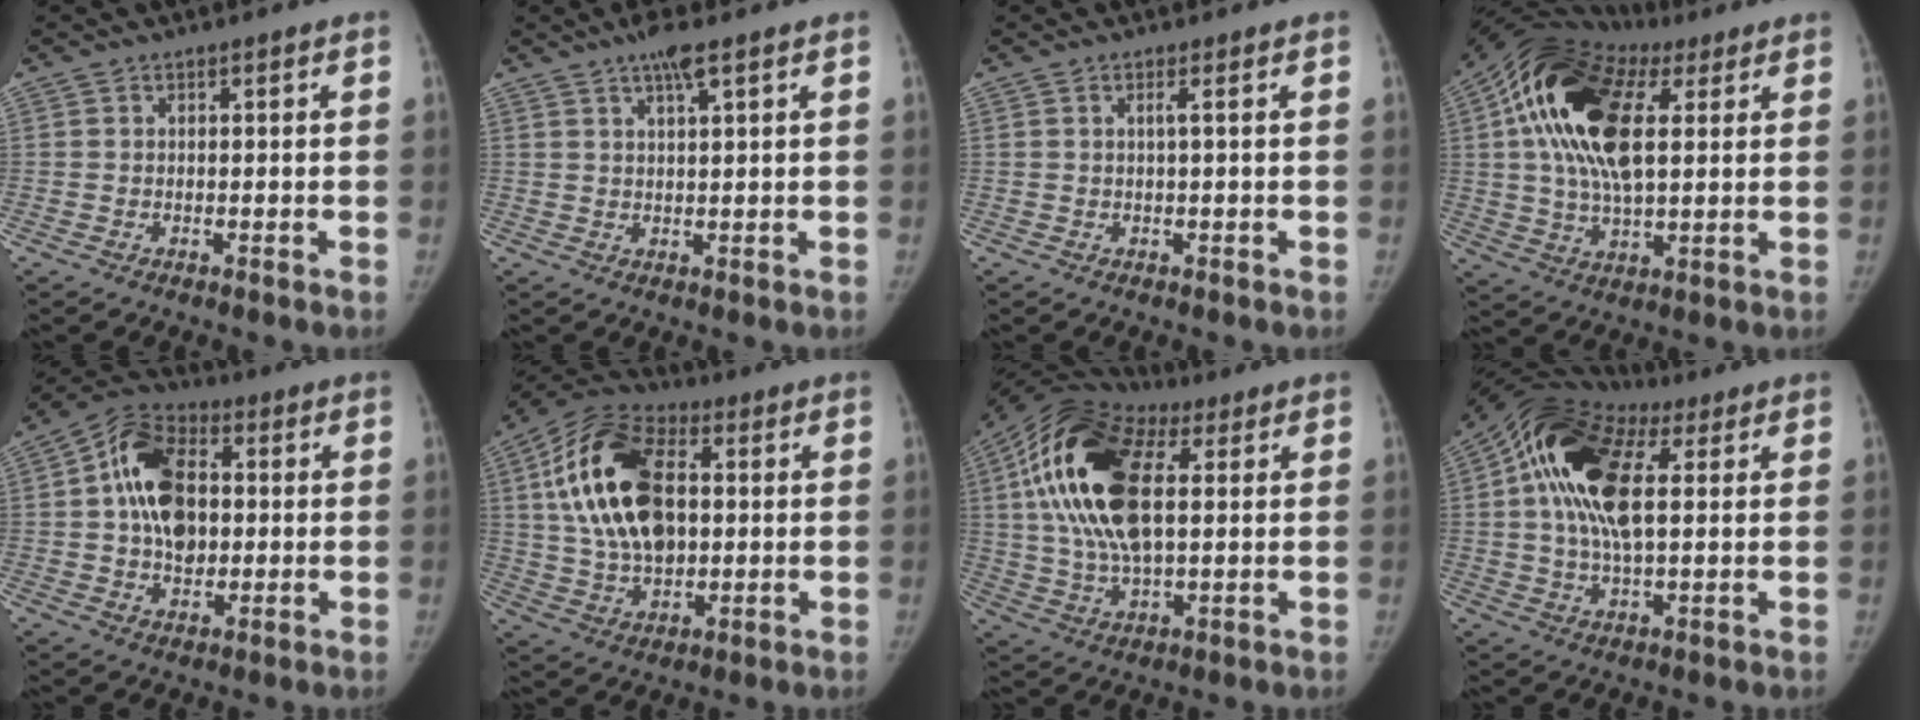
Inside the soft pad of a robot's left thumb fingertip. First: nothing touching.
{"total": 4.1, "force": [2.5, 0.5, 3.2], "torque": [-0.061, -0.004, 0.047]}
{"total": 0.7, "force": [0.1, -0.3, 0.6], "torque": [-0.016, 0.001, 0.002]}
{"total": 21.2, "force": [6.2, 10.9, 17.0], "torque": [-0.316, 0.012, 0.099]}
{"total": 14.1, "force": [1.3, 9.4, 10.4], "torque": [-0.155, 0.017, 0.012]}
{"total": 20.1, "force": [3.5, 12.1, 15.7], "torque": [-0.279, 0.009, 0.057]}
{"total": 21.6, "force": [5.2, 10.8, 18.0], "torque": [-0.354, 0.011, 0.081]}
{"total": 18.0, "force": [4.8, 9.1, 14.8], "torque": [-0.276, 0.021, 0.073]}